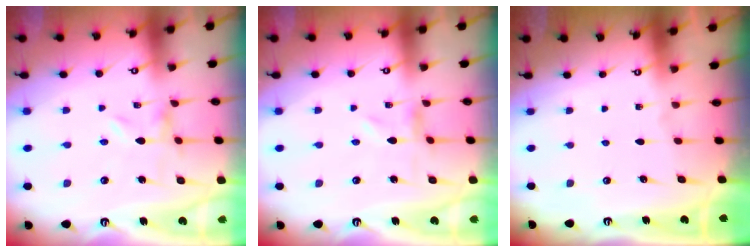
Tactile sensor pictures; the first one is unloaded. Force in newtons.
{"total": 0.0}
{"total": 0.0}